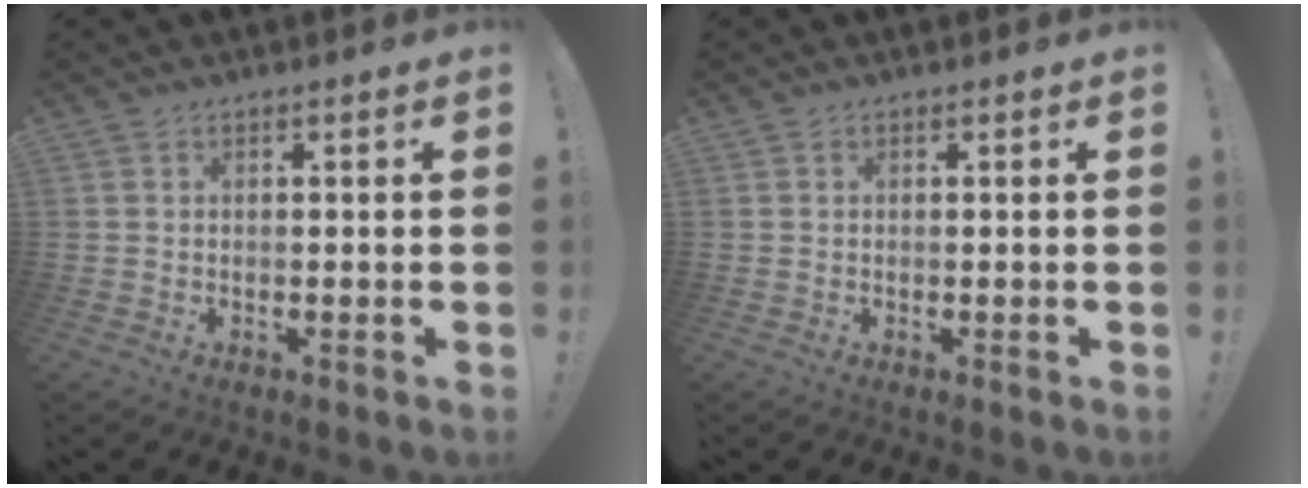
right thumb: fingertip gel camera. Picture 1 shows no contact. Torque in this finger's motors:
{"motor_torque": [-0.02, -0.20, -0.12, 0.18, -0.04]}